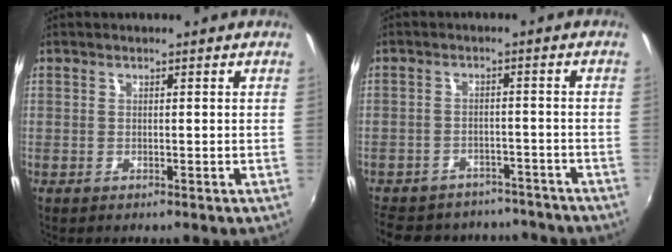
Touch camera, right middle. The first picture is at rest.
{"total": 18.7, "force": [-15.7, 8.2, 6.2], "torque": [-0.146, 0.019, -0.202]}